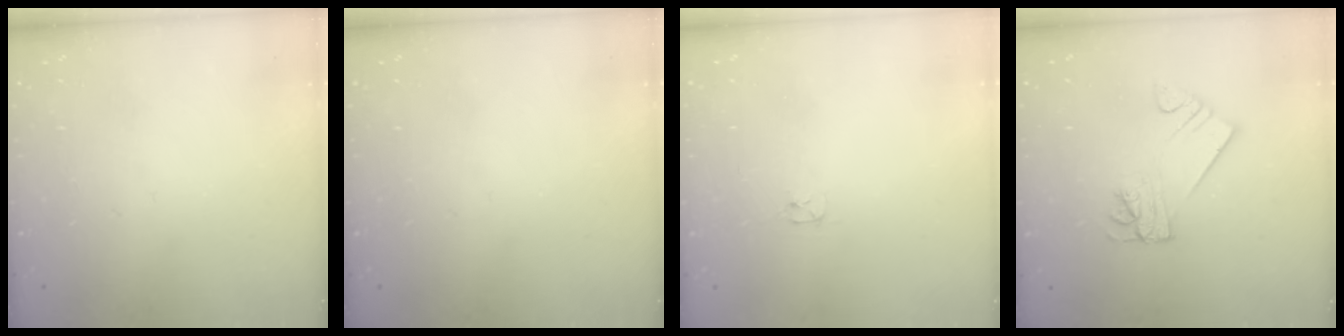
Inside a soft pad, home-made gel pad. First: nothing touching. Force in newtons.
{"total": 0.0}
{"total": 2.4, "press": 2.3, "slide": 0.4}
{"total": 5.9, "press": 5.9, "slide": 0.7}